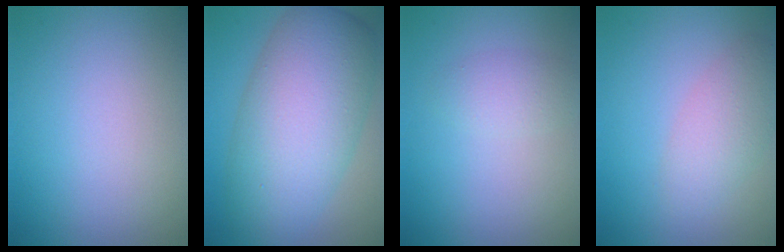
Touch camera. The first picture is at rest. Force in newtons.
{"total": 10.4, "press": 10.4, "slide": 0.4}
{"total": 1.7, "press": 1.7, "slide": 0.0}
{"total": 3.0, "press": 3.0, "slide": 0.1}